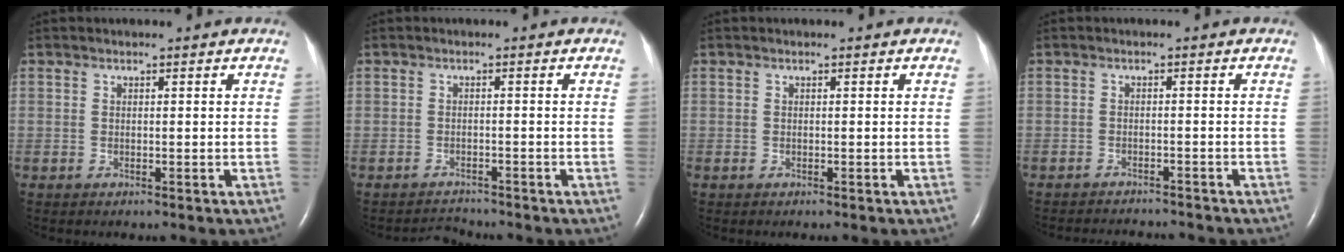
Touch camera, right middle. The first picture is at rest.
{"total": 1.9, "force": [-1.7, 0.1, -0.8], "torque": [0.010, -0.012, -0.028]}
{"total": 0.0}
{"total": 7.4, "force": [-7.2, 0.8, 1.5], "torque": [-0.020, -0.007, -0.095]}